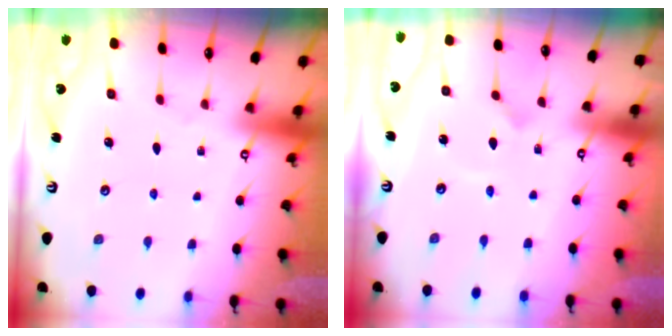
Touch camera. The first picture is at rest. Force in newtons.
{"total": 1.6, "press": 1.6, "slide": 0.0}